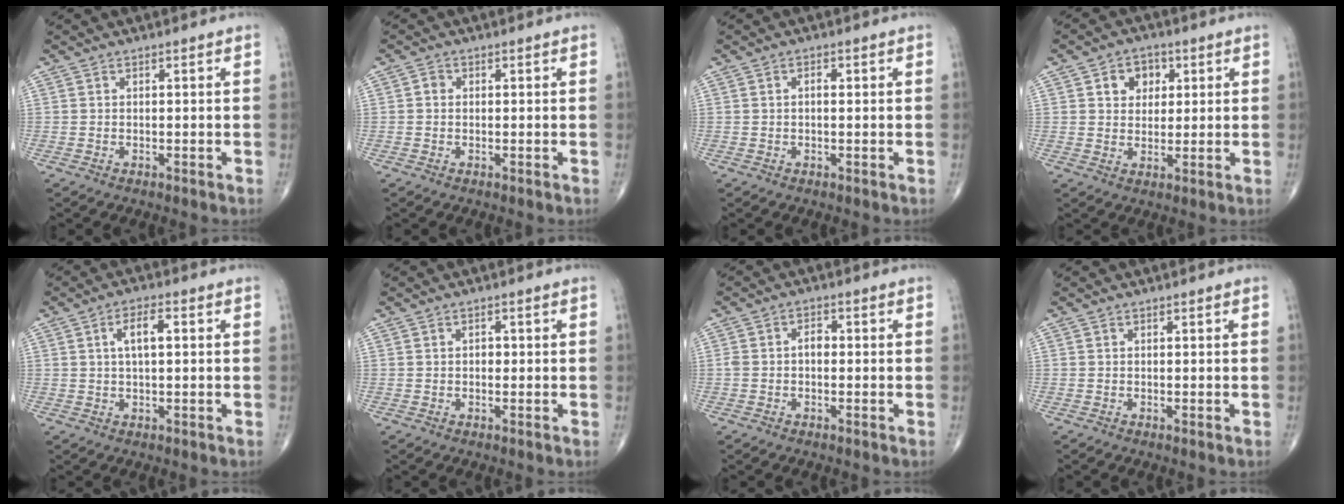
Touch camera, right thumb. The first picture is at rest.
{"total": 1.1, "force": [-0.1, 1.0, 0.5], "torque": [-0.003, 0.003, -0.005]}
{"total": 1.2, "force": [0.2, 0.6, 1.0], "torque": [-0.018, 0.004, 0.001]}
{"total": 5.9, "force": [2.1, 4.6, 3.0], "torque": [-0.011, -0.003, 0.027]}
{"total": 4.9, "force": [1.1, 2.0, 4.4], "torque": [-0.074, 0.007, 0.016]}
{"total": 1.1, "force": [0.0, 0.9, 0.7], "torque": [-0.003, 0.003, -0.002]}
{"total": 2.8, "force": [-0.3, 1.8, 2.1], "torque": [-0.035, 0.013, -0.008]}
{"total": 0.0}